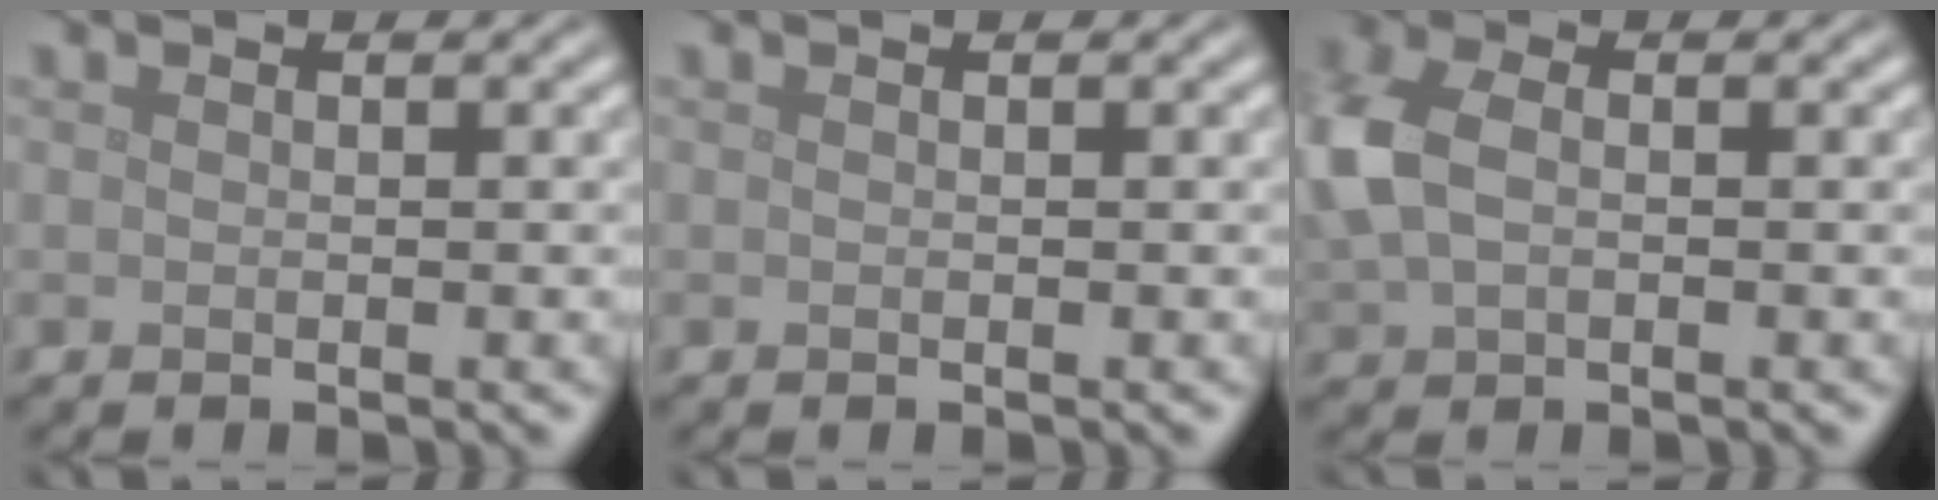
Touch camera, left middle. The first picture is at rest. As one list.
[{"total": 0.0}, {"total": 5.2, "force": [0.3, 3.5, 3.8], "torque": [-0.115, 0.003, 0.002]}]